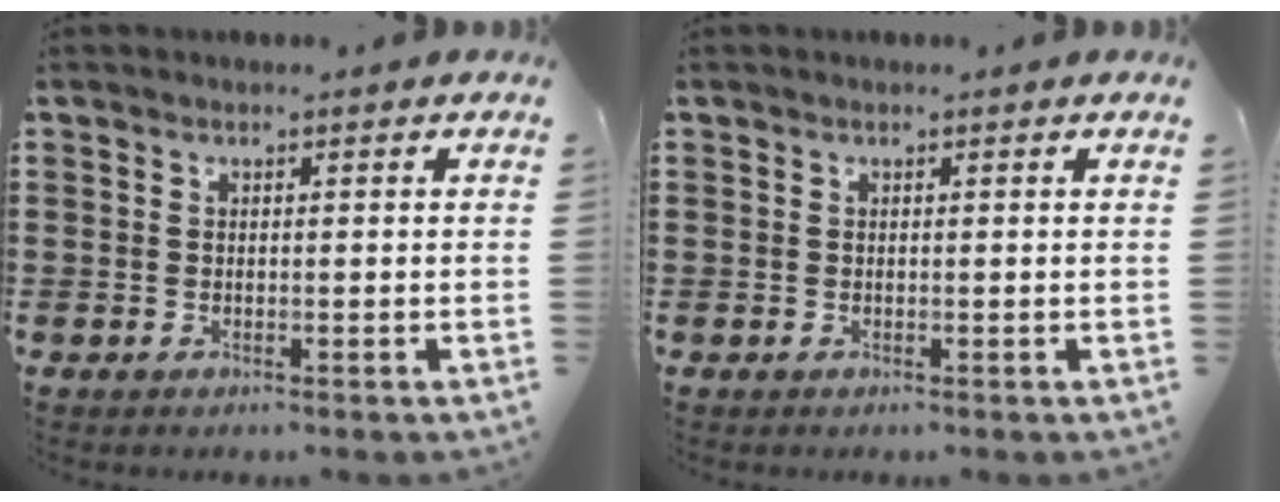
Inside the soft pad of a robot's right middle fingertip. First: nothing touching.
{"total": 0.0}